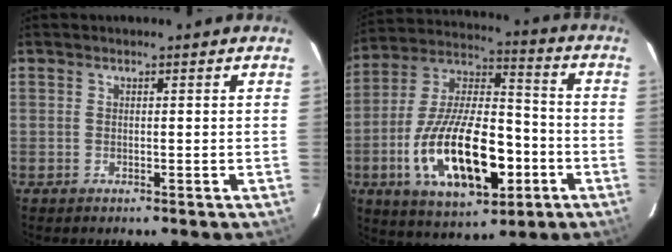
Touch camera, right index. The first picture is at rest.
{"total": 22.6, "force": [-7.2, 10.1, 18.9], "torque": [-0.365, -0.005, -0.114]}